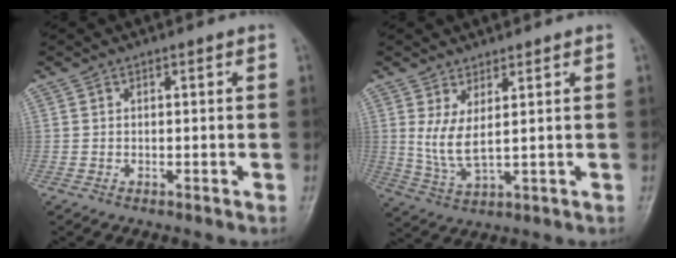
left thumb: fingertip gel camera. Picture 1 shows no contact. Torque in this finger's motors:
{"motor_torque": [-0.04, 0.40, 0.87, -0.17, 0.28]}